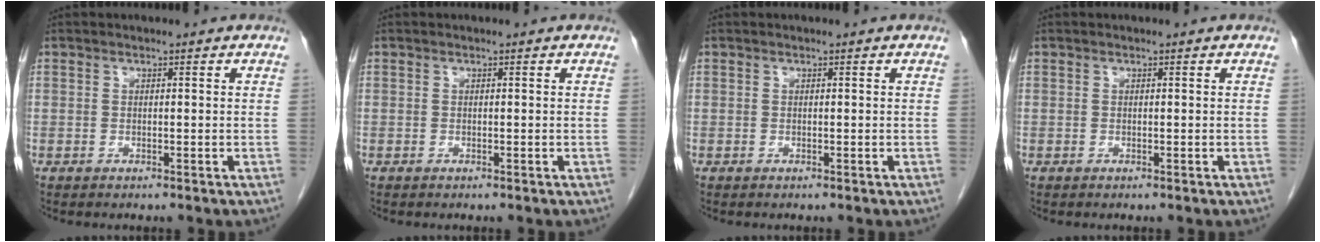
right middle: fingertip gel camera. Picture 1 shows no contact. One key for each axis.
{"total": 0.0}
{"total": 0.0}
{"total": 0.0}